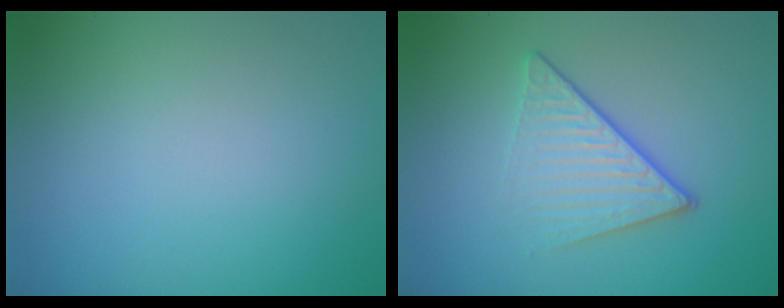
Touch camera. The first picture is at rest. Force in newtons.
{"total": 4.1, "press": 2.8, "slide": 3.1}